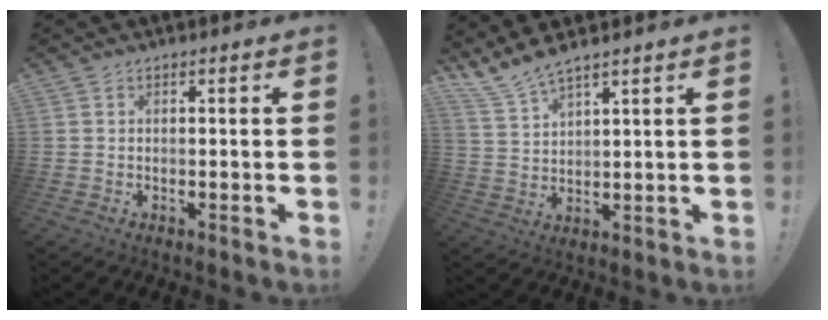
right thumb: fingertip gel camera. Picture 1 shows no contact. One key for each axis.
{"total": 6.6, "fx": 6.0, "fy": 0.7, "fz": 2.5, "tx": -0.071, "ty": -0.031, "tz": 0.116}